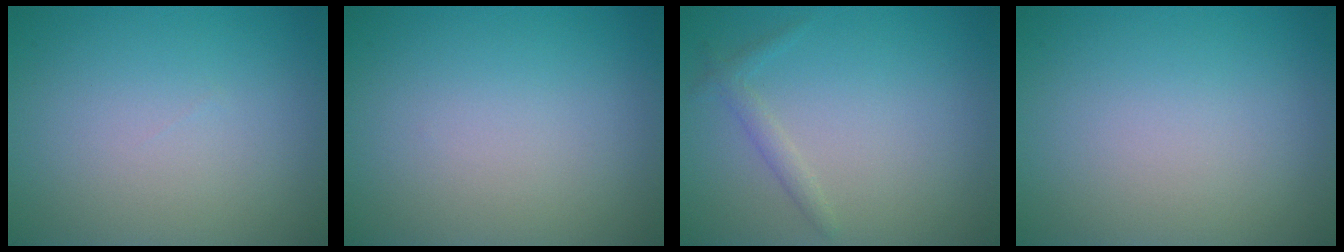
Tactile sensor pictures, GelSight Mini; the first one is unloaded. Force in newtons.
{"total": 0.0}
{"total": 1.3, "press": 1.3, "slide": 0.1}
{"total": 0.0}